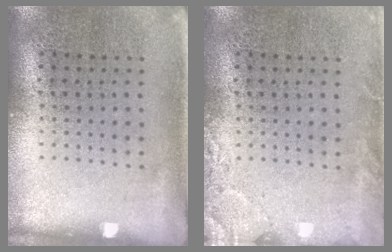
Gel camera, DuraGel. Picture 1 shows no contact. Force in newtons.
{"total": 2.0, "press": 2.0, "slide": 0.3}